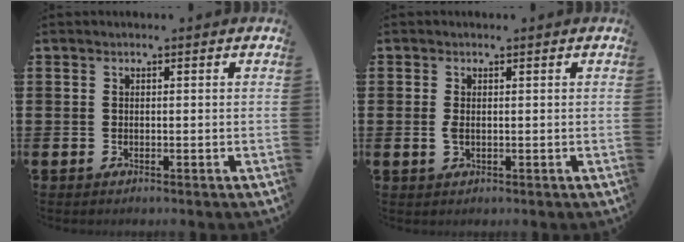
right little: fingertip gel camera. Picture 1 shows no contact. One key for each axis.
{"total": 1.2, "fx": 0.1, "fy": 0.6, "fz": 1.1, "tx": -0.021, "ty": 0.003, "tz": 0.001}